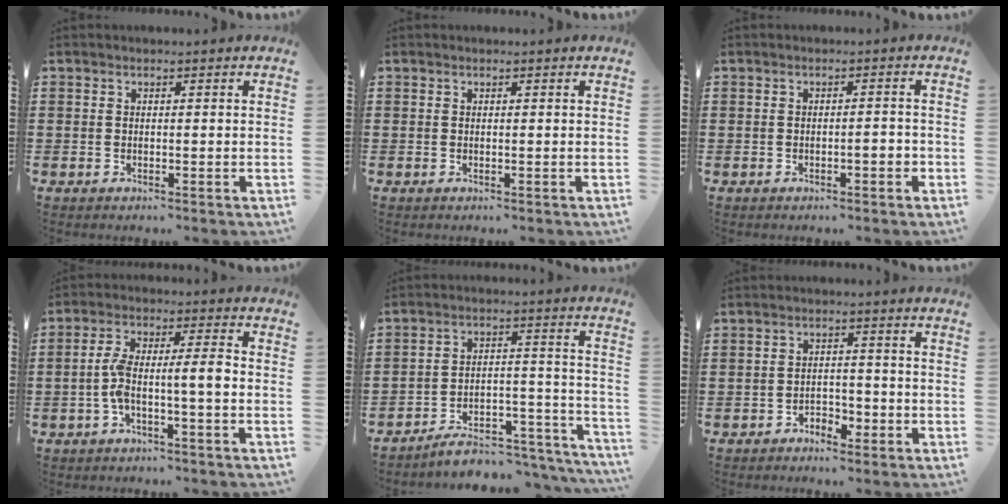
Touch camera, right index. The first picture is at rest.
{"total": 0.0}
{"total": 2.0, "force": [-0.9, 0.4, 1.8], "torque": [-0.032, 0.001, -0.015]}
{"total": 6.3, "force": [-1.4, 1.1, 6.1], "torque": [-0.125, 0.001, -0.033]}
{"total": 6.3, "force": [-5.5, 1.8, 2.5], "torque": [-0.035, 0.011, -0.103]}
{"total": 2.4, "force": [-1.9, 1.1, 0.8], "torque": [-0.021, 0.004, -0.042]}